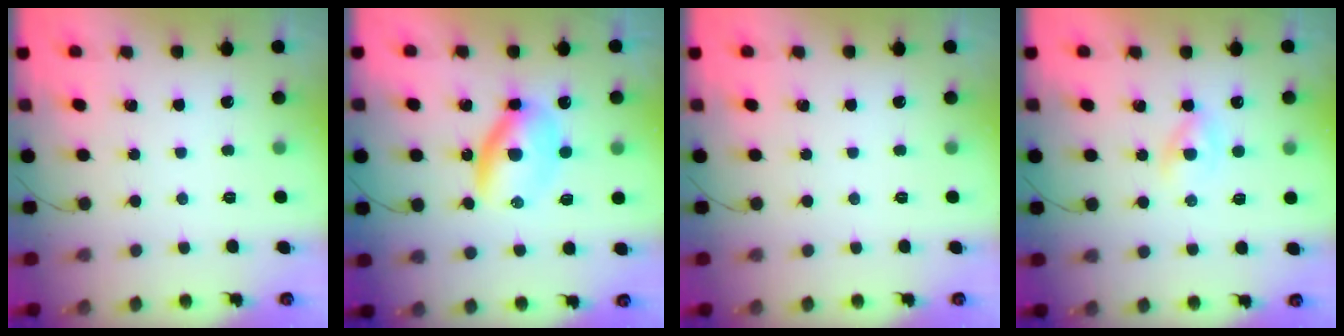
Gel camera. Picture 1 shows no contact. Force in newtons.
{"total": 6.9, "press": 6.9, "slide": 0.5}
{"total": 0.0}
{"total": 2.2, "press": 2.0, "slide": 1.0}